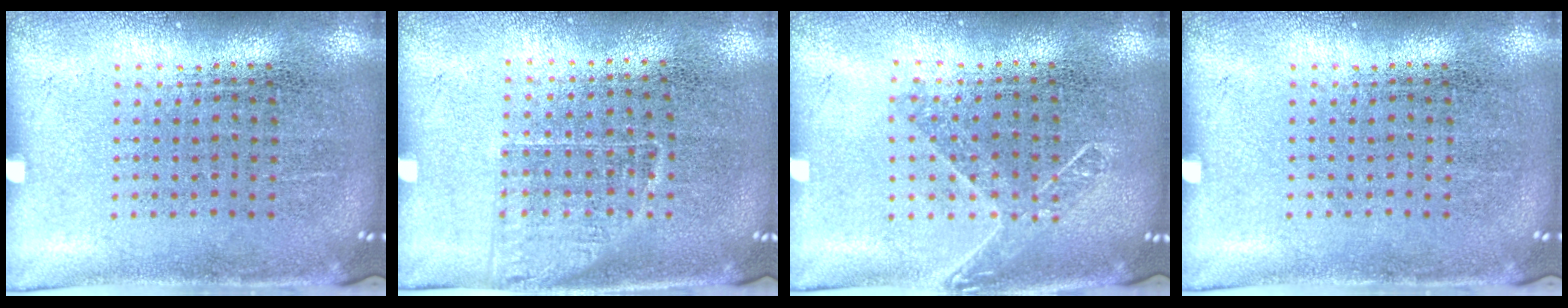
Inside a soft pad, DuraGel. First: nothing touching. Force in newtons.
{"total": 1.2, "press": 0.9, "slide": 0.7}
{"total": 1.4, "press": 1.1, "slide": 0.8}
{"total": 0.0}